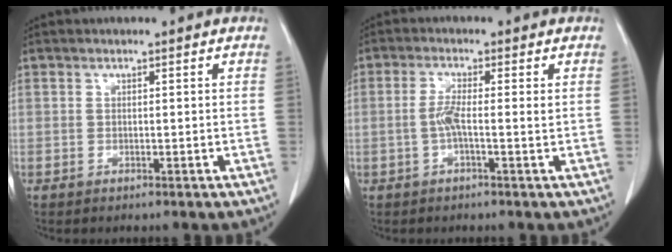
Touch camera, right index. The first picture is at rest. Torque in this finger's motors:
{"motor_torque": [0.15, 0.01, 0.08, 0.06]}